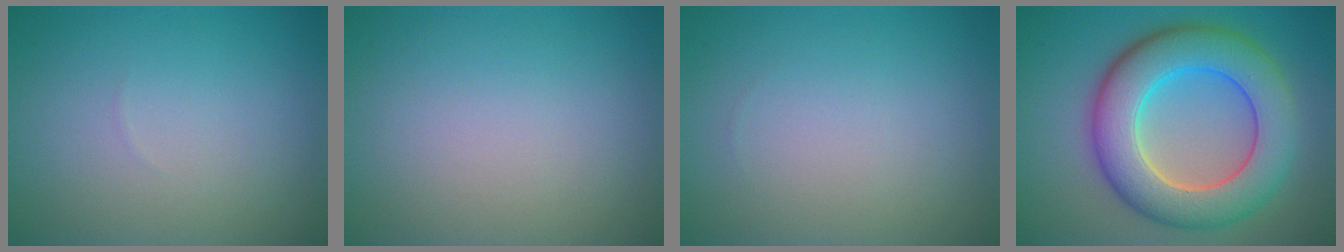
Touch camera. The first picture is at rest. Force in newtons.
{"total": 0.0}
{"total": 0.0}
{"total": 9.7, "press": 9.7, "slide": 0.3}